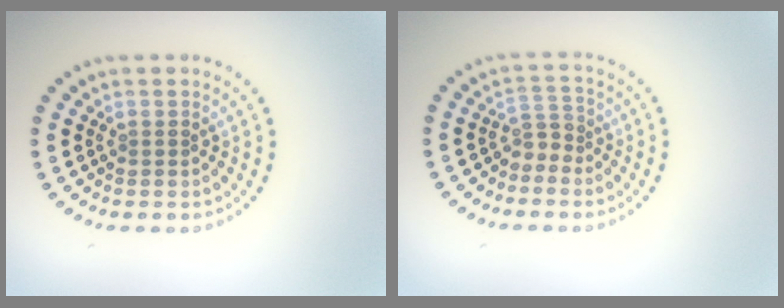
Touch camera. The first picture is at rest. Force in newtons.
{"total": 1.9, "press": 1.3, "slide": 1.4}